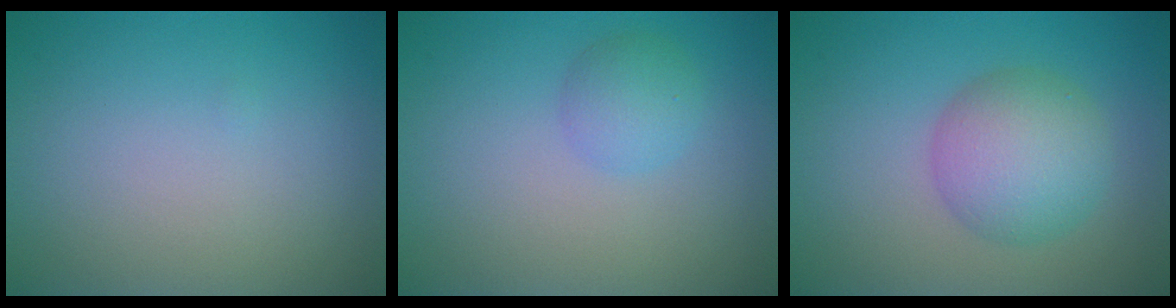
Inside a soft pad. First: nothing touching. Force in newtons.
{"total": 2.1, "press": 2.1, "slide": 0.1}
{"total": 5.2, "press": 5.2, "slide": 0.3}